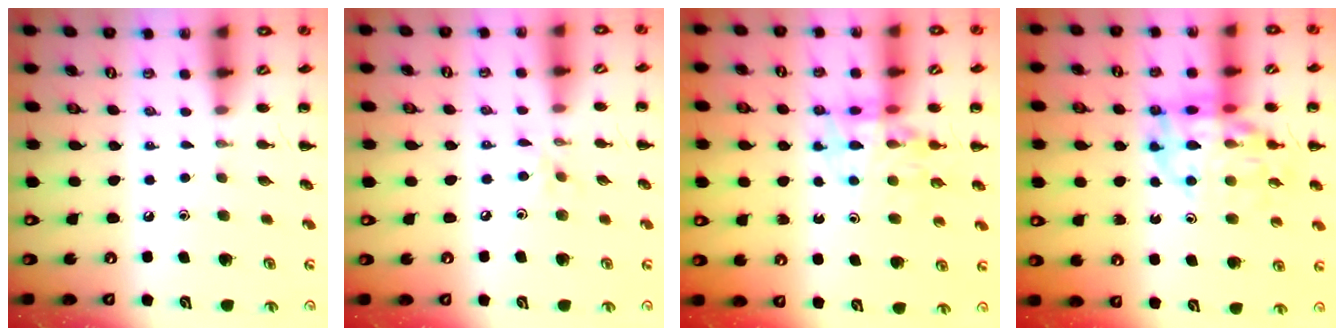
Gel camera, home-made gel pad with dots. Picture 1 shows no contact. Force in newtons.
{"total": 5.4, "press": 5.1, "slide": 1.9}
{"total": 10.5, "press": 10.1, "slide": 3.0}
{"total": 16.3, "press": 15.8, "slide": 3.8}